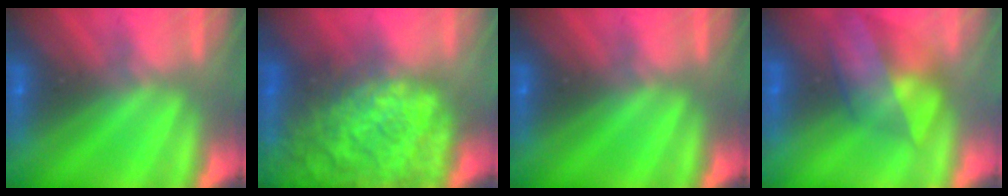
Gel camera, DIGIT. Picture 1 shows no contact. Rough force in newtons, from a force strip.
{"total": 9.4}
{"total": 0.0}
{"total": 4.4}